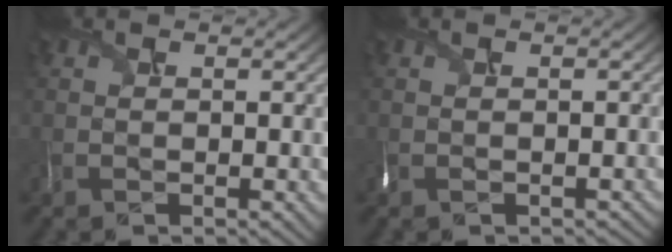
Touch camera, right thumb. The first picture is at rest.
{"total": 1.3, "force": [-0.2, -0.4, -1.2], "torque": [0.015, 0.000, -0.008]}